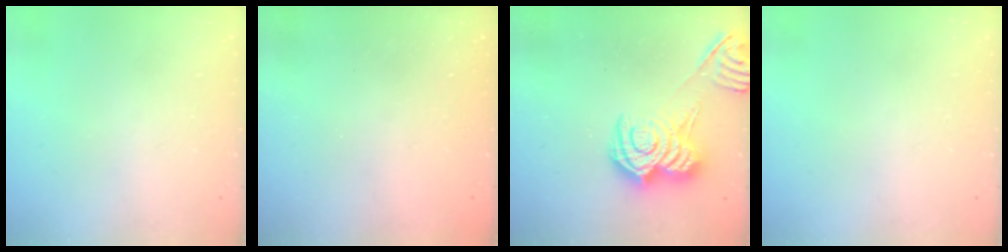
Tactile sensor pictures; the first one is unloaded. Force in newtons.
{"total": 2.4, "press": 2.3, "slide": 0.8}
{"total": 12.7, "press": 12.6, "slide": 0.7}
{"total": 0.0}